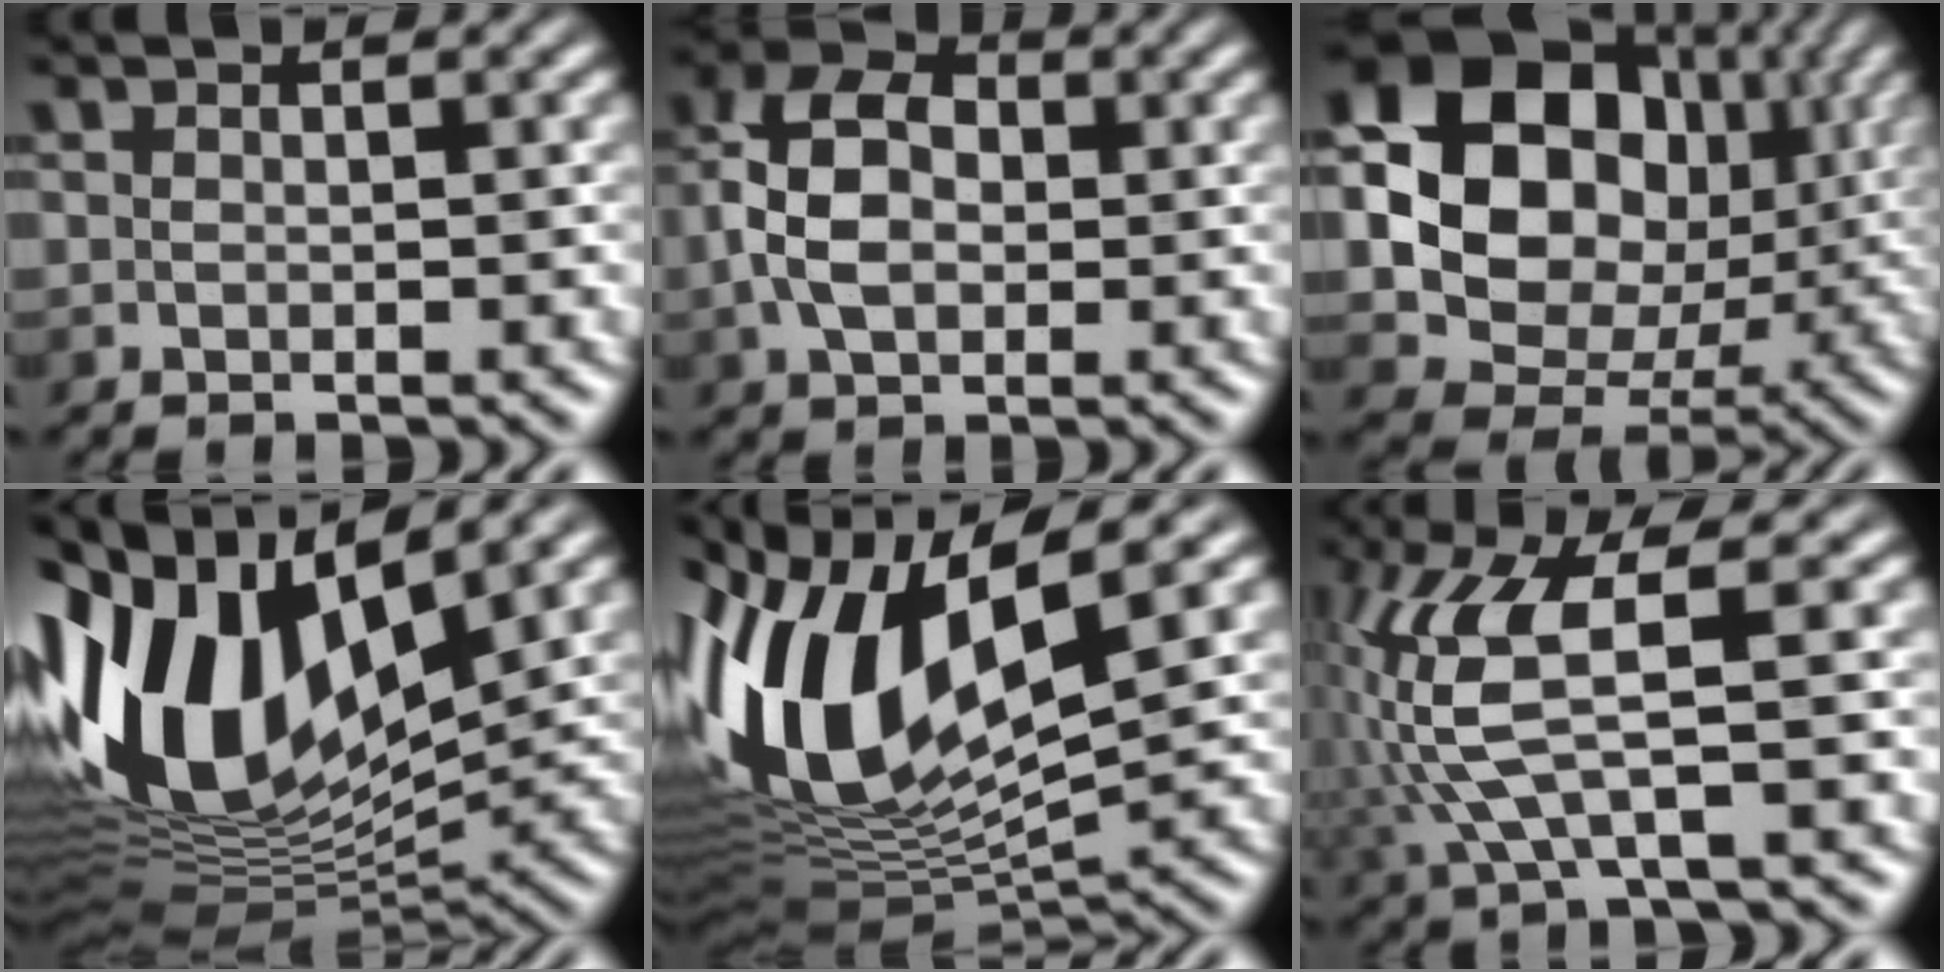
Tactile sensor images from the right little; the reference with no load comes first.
{"total": 6.5, "force": [-0.9, 4.4, 4.6], "torque": [-0.097, 0.012, -0.026]}
{"total": 14.3, "force": [2.7, 11.4, 8.2], "torque": [-0.154, 0.016, 0.047]}
{"total": 15.1, "force": [3.0, 8.3, 12.3], "torque": [-0.269, 0.028, 0.041]}
{"total": 13.5, "force": [1.0, 6.6, 11.8], "torque": [-0.250, 0.009, 0.015]}
{"total": 7.6, "force": [0.0, 2.1, 7.3], "torque": [-0.169, 0.009, -0.004]}